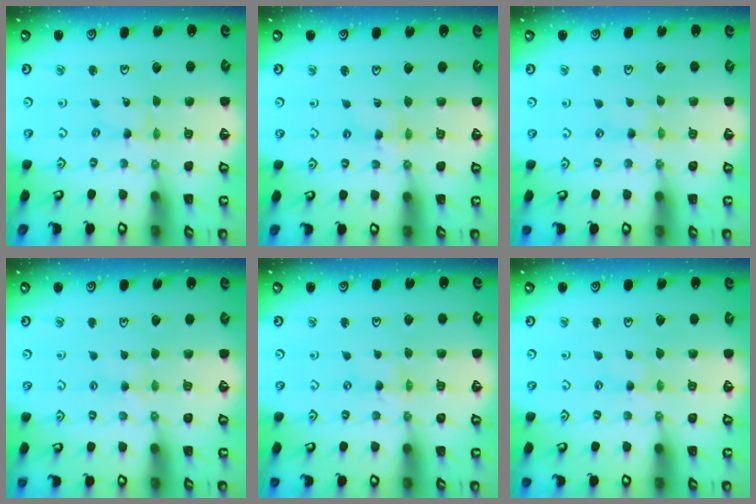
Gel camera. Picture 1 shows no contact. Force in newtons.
{"total": 3.3, "press": 3.3, "slide": 0.3}
{"total": 0.0}
{"total": 2.8, "press": 2.8, "slide": 0.5}
{"total": 0.0}
{"total": 0.9, "press": 0.8, "slide": 0.2}